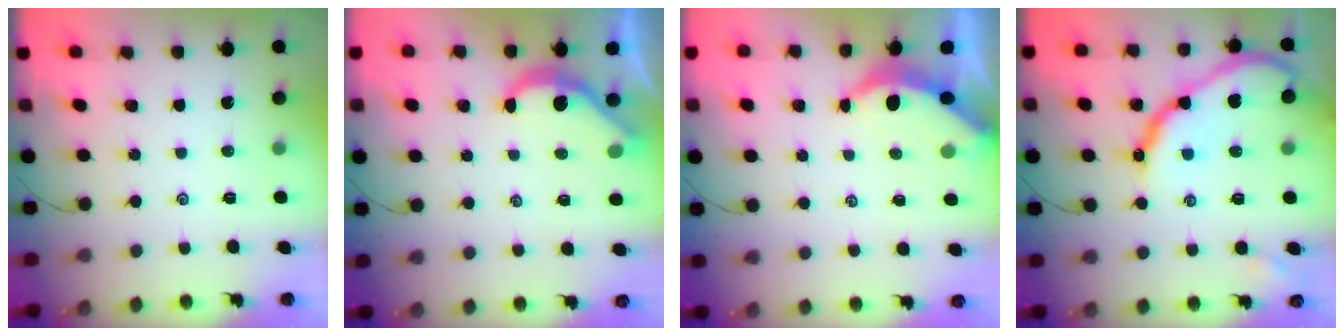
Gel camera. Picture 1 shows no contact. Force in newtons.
{"total": 5.3, "press": 5.3, "slide": 0.2}
{"total": 3.8, "press": 3.8, "slide": 0.4}
{"total": 16.8, "press": 16.8, "slide": 1.4}